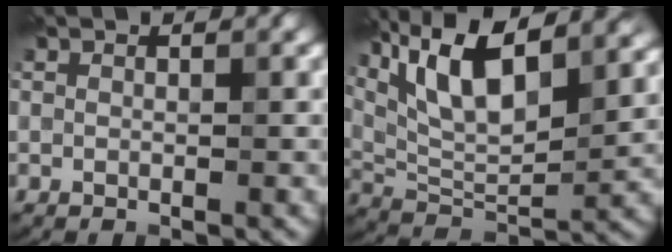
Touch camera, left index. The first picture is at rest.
{"total": 11.4, "force": [6.5, 4.0, 8.4], "torque": [-0.154, 0.018, 0.116]}